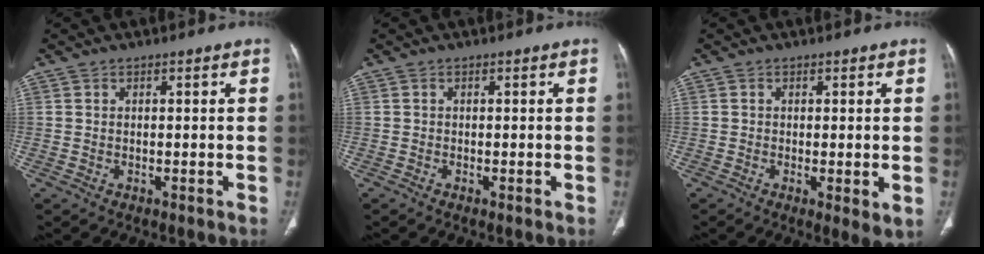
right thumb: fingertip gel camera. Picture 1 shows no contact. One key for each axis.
{"total": 0.5, "fx": -0.3, "fy": 0.2, "fz": 0.4, "tx": -0.011, "ty": -0.001, "tz": -0.006}
{"total": 3.8, "fx": -0.7, "fy": 1.1, "fz": 3.6, "tx": -0.061, "ty": -0.014, "tz": -0.013}